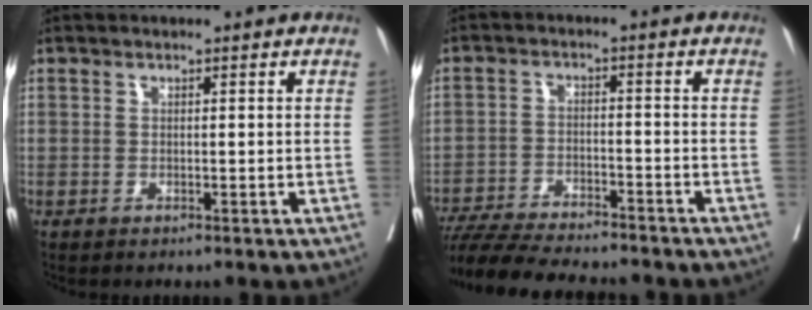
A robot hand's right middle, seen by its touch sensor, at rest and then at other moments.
{"total": 15.5, "force": [-13.9, 1.9, 6.6], "torque": [-0.111, -0.018, -0.212]}